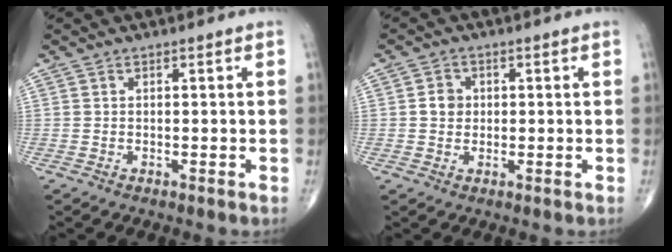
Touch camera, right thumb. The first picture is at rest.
{"total": 2.9, "force": [0.2, 2.6, 1.4], "torque": [-0.008, 0.007, -0.001]}